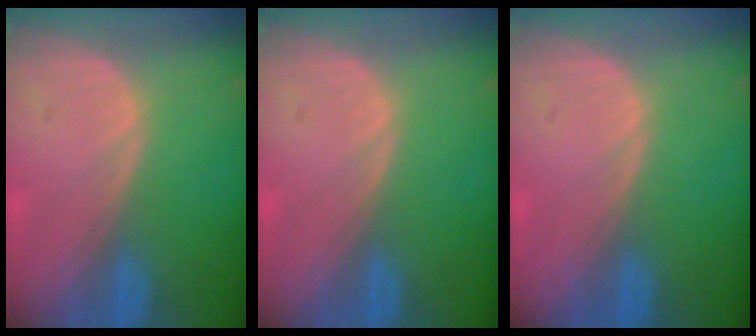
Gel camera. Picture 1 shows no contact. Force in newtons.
{"total": 0.0}
{"total": 0.0}